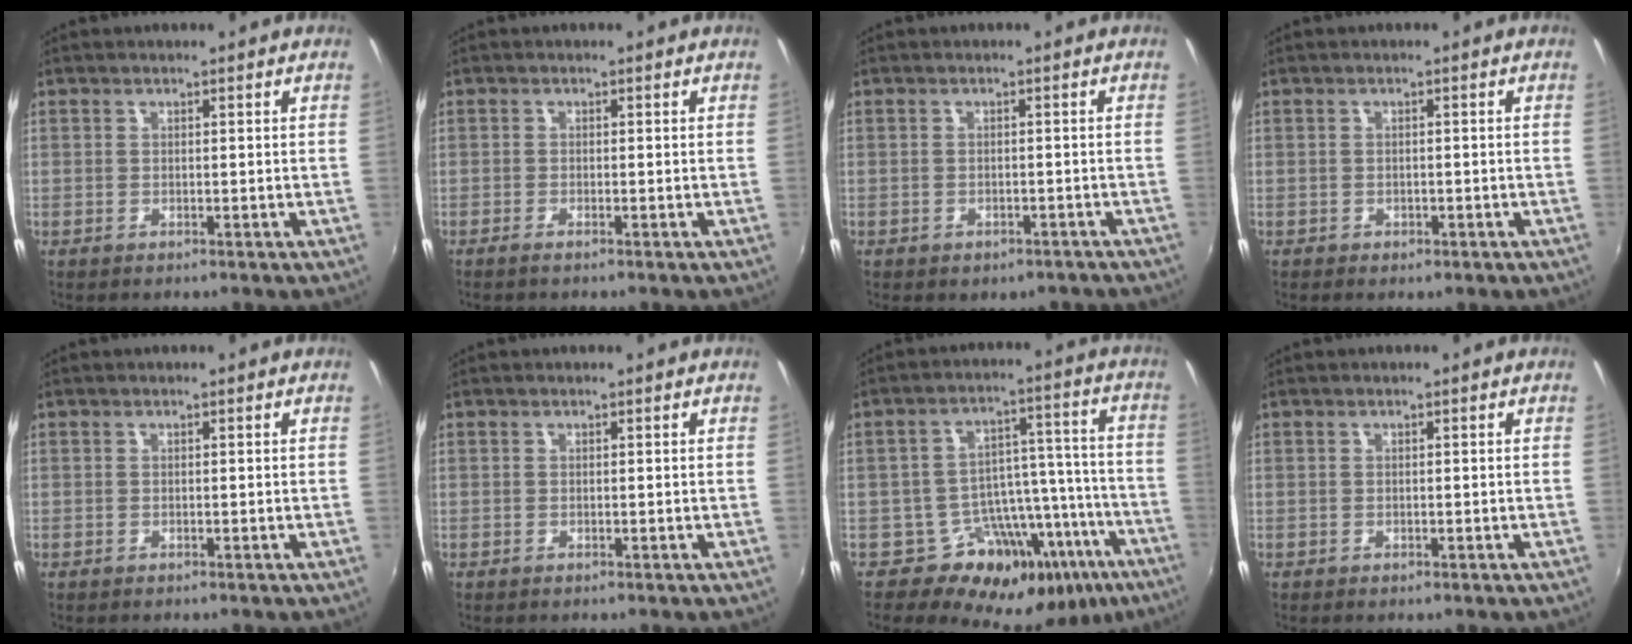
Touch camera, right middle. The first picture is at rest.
{"total": 1.2, "force": [-0.9, -0.2, 0.8], "torque": [-0.020, -0.004, -0.019]}
{"total": 4.8, "force": [-3.4, 2.7, 2.0], "torque": [-0.043, -0.019, -0.039]}
{"total": 1.7, "force": [-0.8, 1.3, 0.6], "torque": [-0.012, -0.005, -0.011]}
{"total": 0.0}
{"total": 0.0}
{"total": 18.8, "force": [-12.0, 12.1, 7.9], "torque": [-0.119, 0.045, -0.152]}
{"total": 0.0}